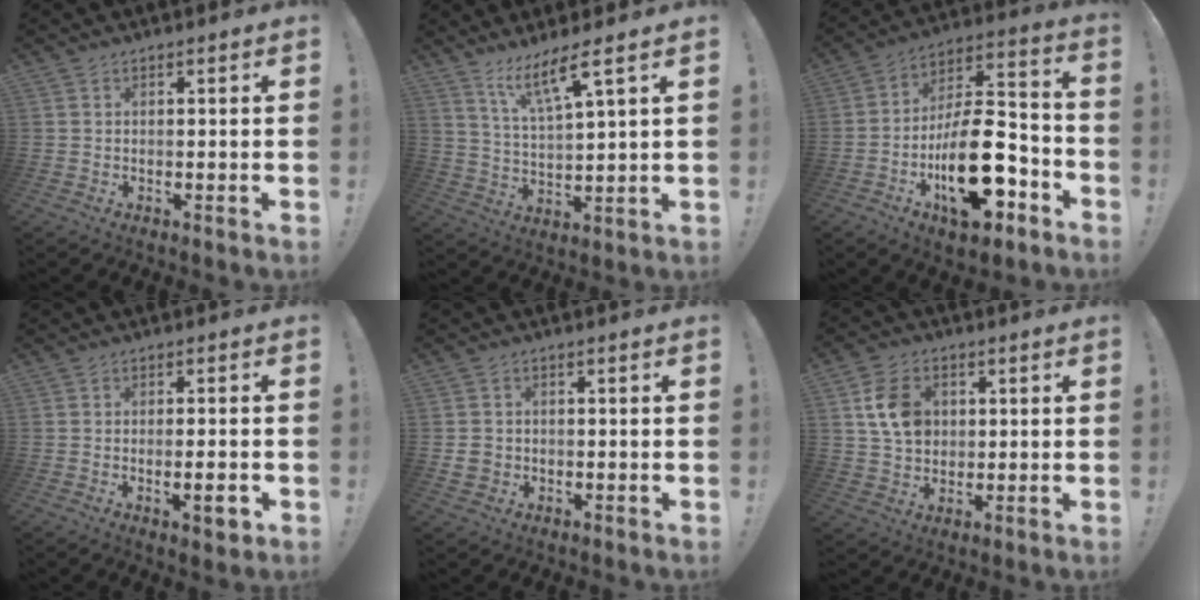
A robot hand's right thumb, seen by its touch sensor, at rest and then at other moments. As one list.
[{"total": 9.5, "force": [6.5, 1.0, 6.9], "torque": [-0.116, -0.035, 0.106]}, {"total": 23.6, "force": [-9.1, 11.1, 18.7], "torque": [-0.308, 0.065, -0.137]}, {"total": 4.8, "force": [-1.6, 0.7, 4.4], "torque": [-0.062, -0.002, -0.022]}, {"total": 3.8, "force": [-0.1, 3.5, 1.4], "torque": [-0.018, 0.001, -0.002]}, {"total": 11.5, "force": [2.9, 9.2, 6.3], "torque": [-0.092, 0.001, 0.059]}]